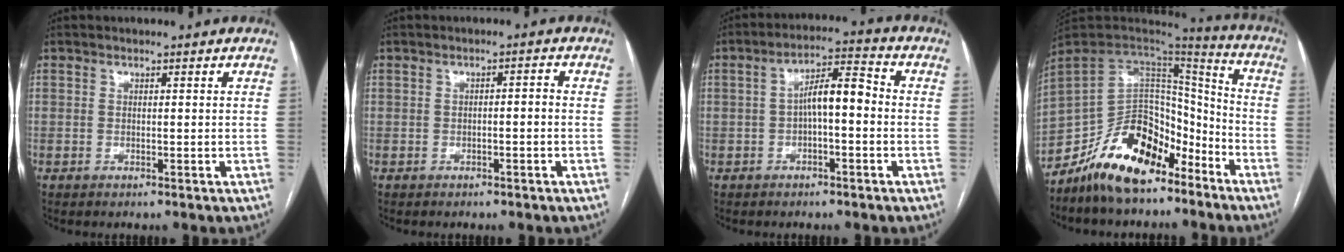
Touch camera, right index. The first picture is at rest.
{"total": 1.6, "force": [-0.4, 0.4, 1.4], "torque": [-0.024, 0.007, -0.004]}
{"total": 6.7, "force": [-0.5, 1.9, 6.4], "torque": [-0.111, 0.028, -0.010]}
{"total": 15.9, "force": [-11.1, 7.6, 8.5], "torque": [-0.145, 0.035, -0.198]}